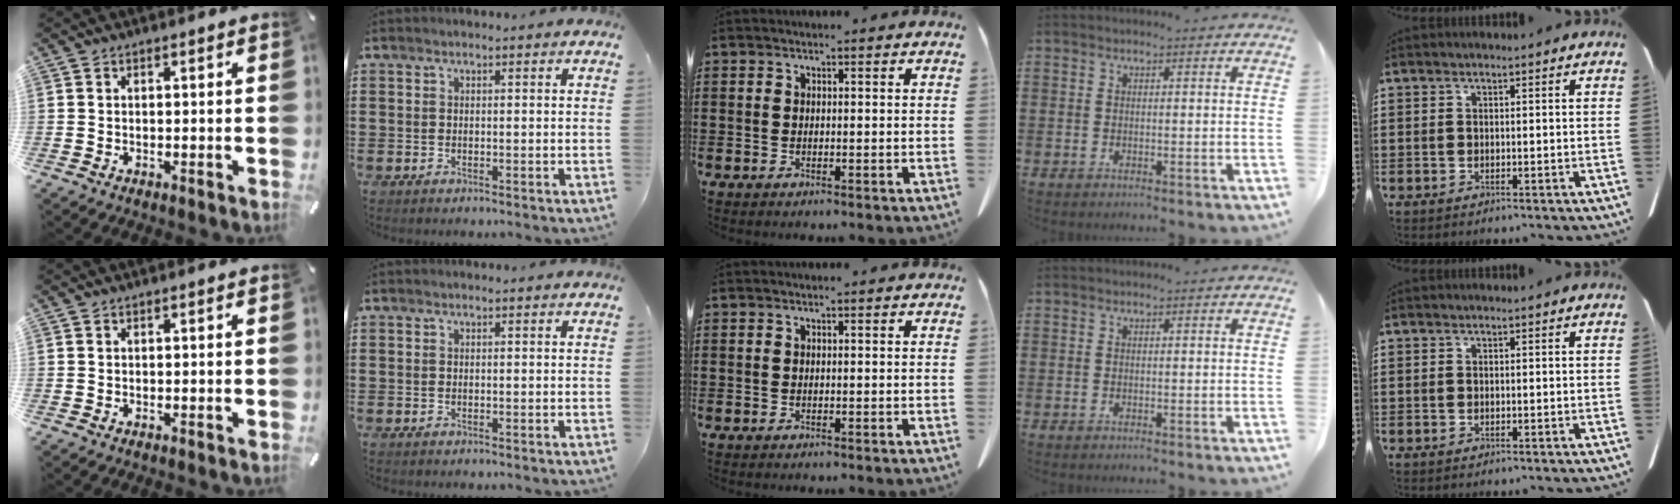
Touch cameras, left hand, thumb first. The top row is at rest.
{}